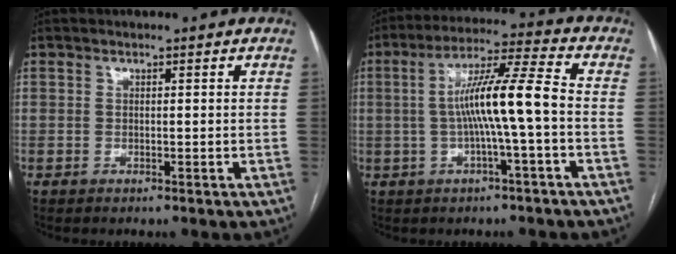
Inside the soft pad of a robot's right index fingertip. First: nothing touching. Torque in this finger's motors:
{"motor_torque": [1.71, -0.37, 0.88, 0.21]}